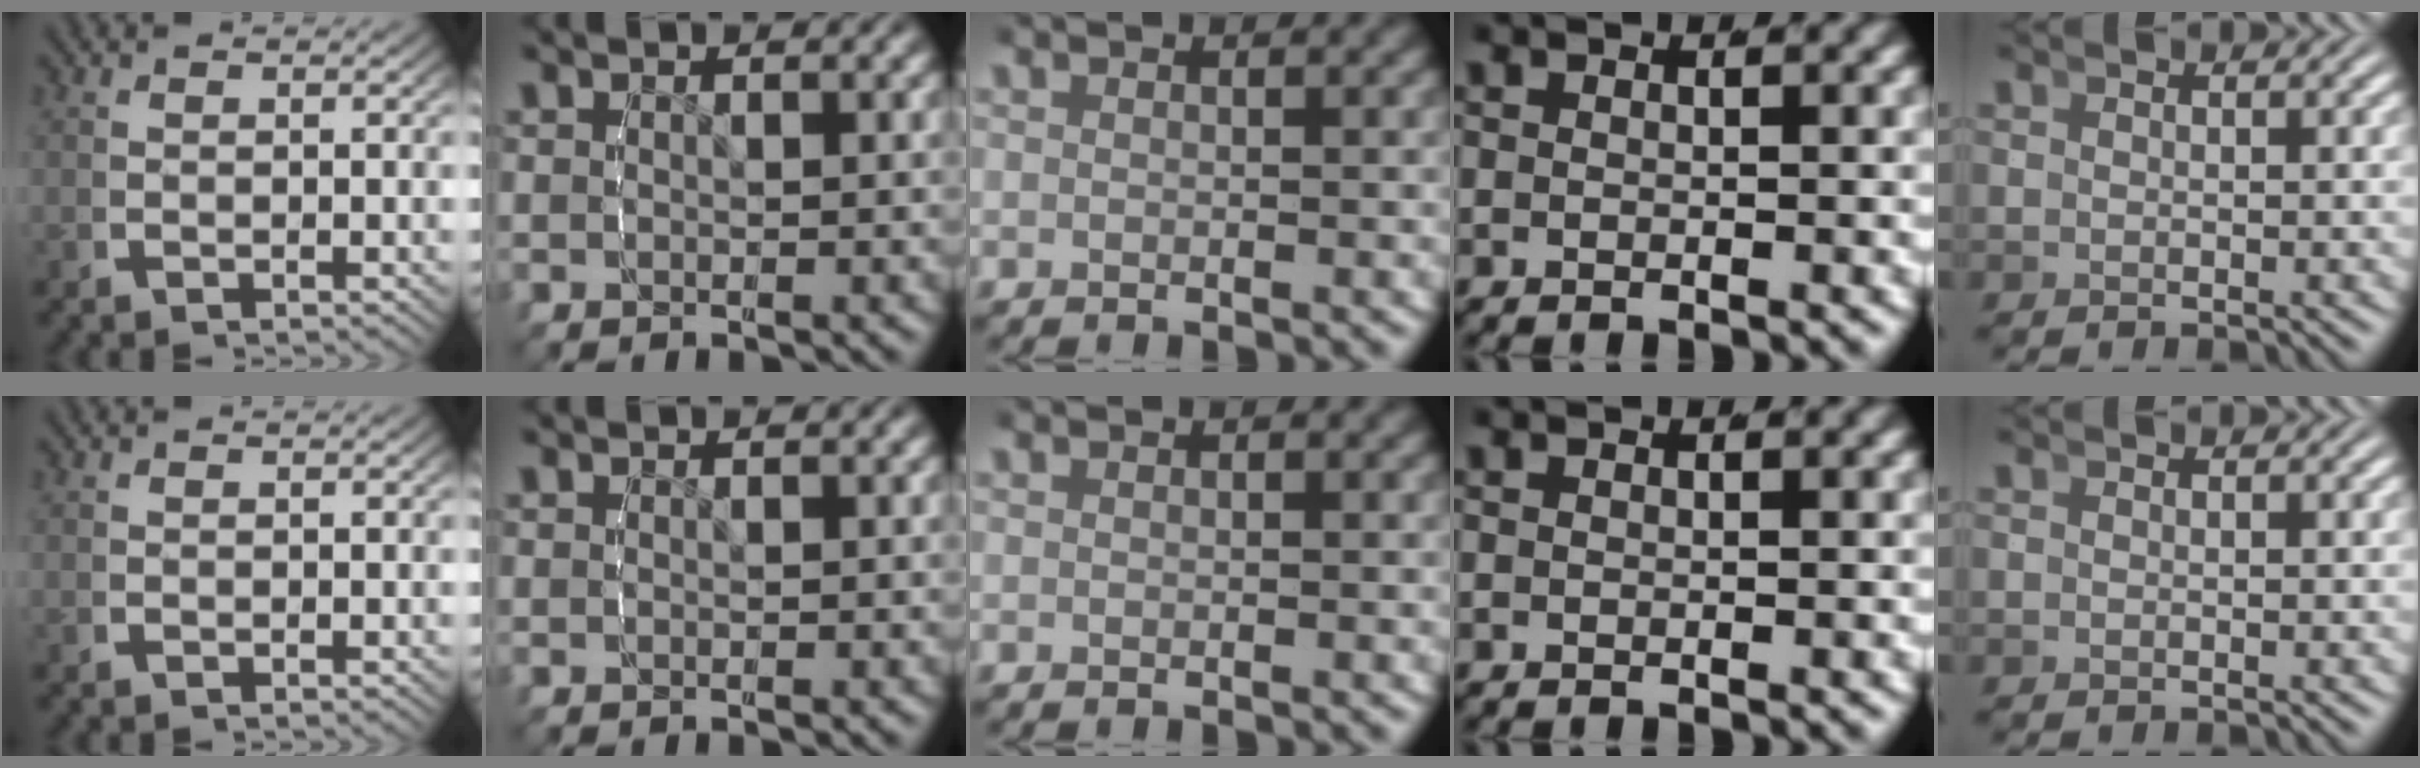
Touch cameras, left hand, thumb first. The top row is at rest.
{}